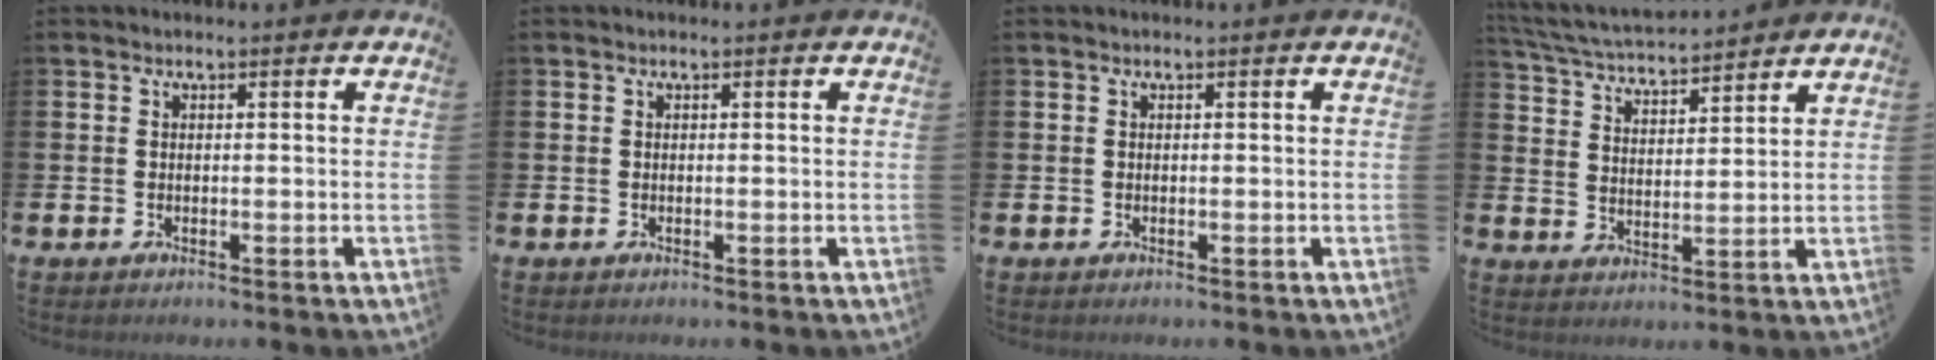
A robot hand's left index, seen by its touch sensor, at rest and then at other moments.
{"total": 0.0}
{"total": 0.0}
{"total": 5.1, "force": [5.1, 0.5, 0.6], "torque": [-0.034, -0.035, 0.088]}